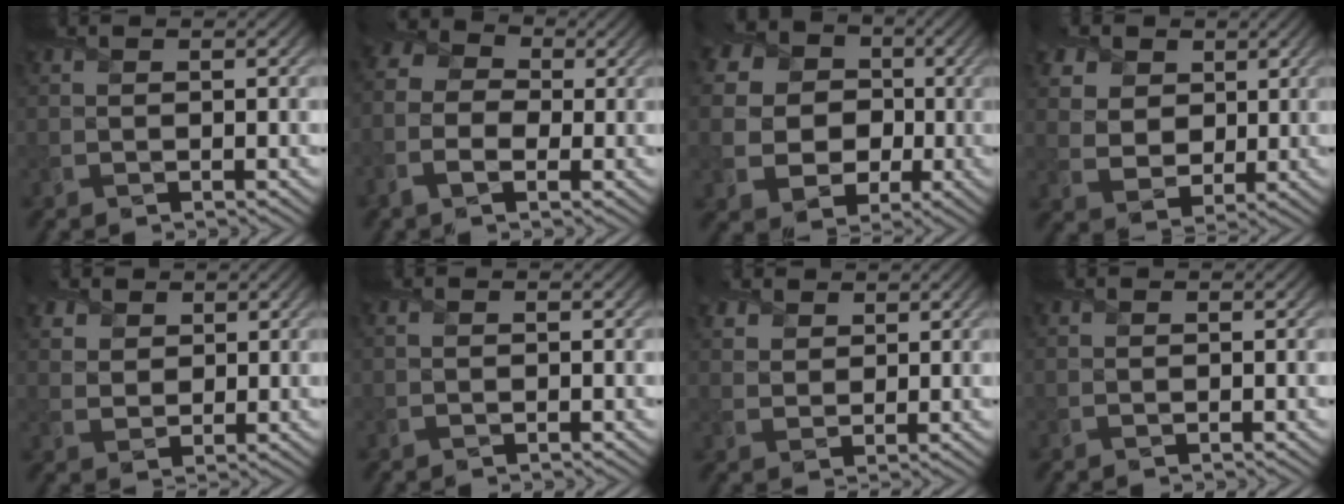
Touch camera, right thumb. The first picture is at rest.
{"total": 6.3, "force": [-1.8, 4.4, 4.1], "torque": [-0.097, -0.004, -0.041]}
{"total": 15.2, "force": [2.4, 13.4, 6.7], "torque": [-0.222, 0.018, 0.030]}
{"total": 9.5, "force": [4.8, 7.2, 3.9], "torque": [-0.145, 0.006, 0.091]}
{"total": 4.1, "force": [2.5, 2.9, 1.4], "torque": [-0.054, -0.006, 0.054]}
{"total": 0.5, "force": [-0.1, 0.3, 0.4], "torque": [-0.011, 0.001, 0.000]}
{"total": 3.3, "force": [2.3, 2.1, 1.1], "torque": [-0.038, 0.000, 0.048]}
{"total": 0.0}